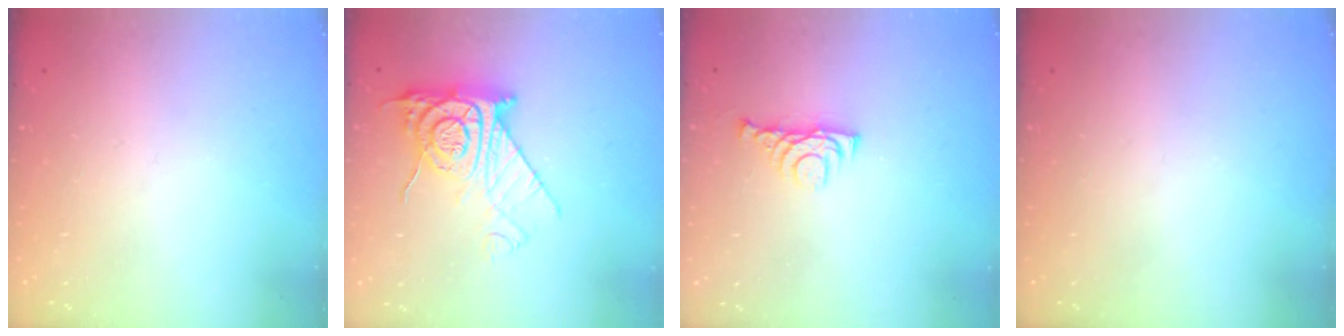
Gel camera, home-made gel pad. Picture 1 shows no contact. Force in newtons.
{"total": 12.3, "press": 12.3, "slide": 1.2}
{"total": 5.5, "press": 5.4, "slide": 1.1}
{"total": 0.0}